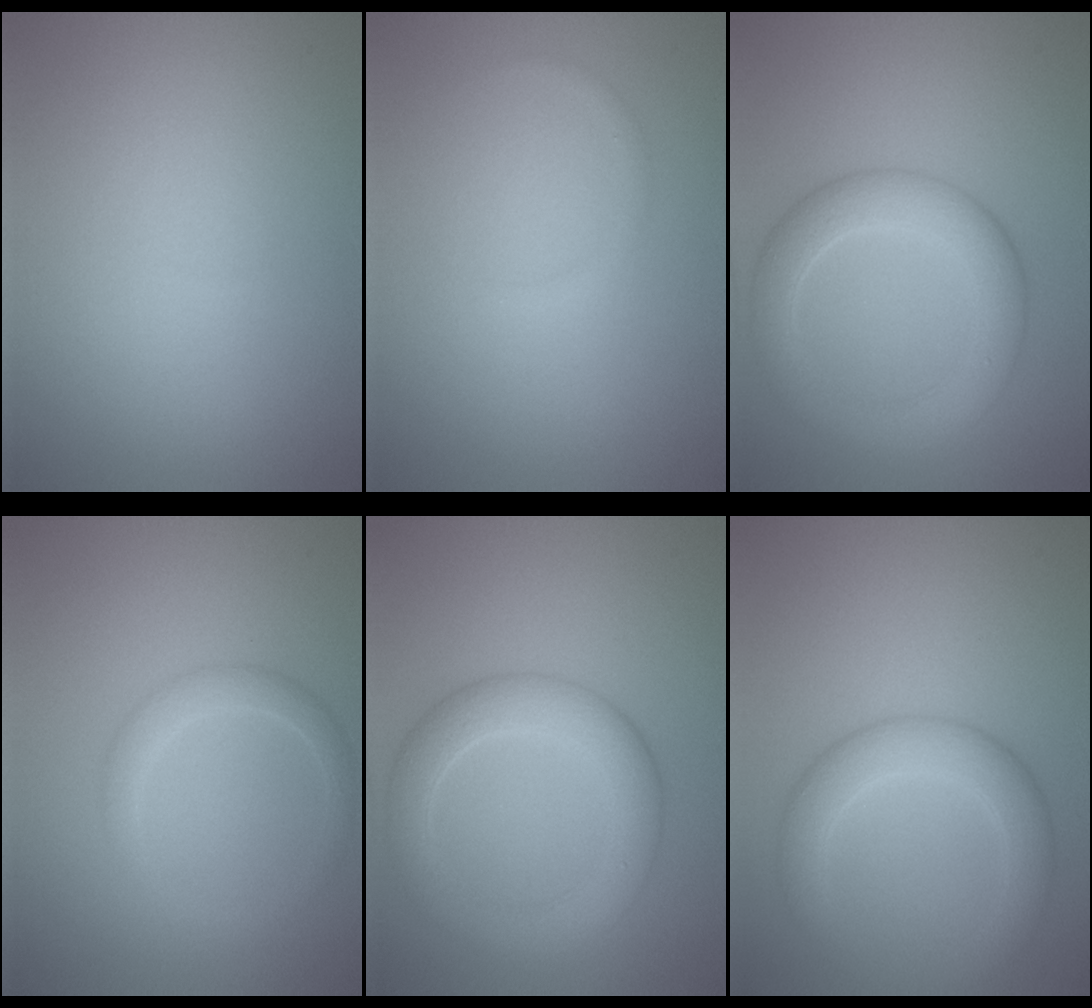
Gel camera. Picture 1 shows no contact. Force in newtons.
{"total": 0.7, "press": 0.7, "slide": 0.1}
{"total": 5.1, "press": 5.1, "slide": 0.2}
{"total": 2.0, "press": 2.0, "slide": 0.2}
{"total": 5.1, "press": 5.1, "slide": 0.2}
{"total": 4.4, "press": 4.4, "slide": 0.0}